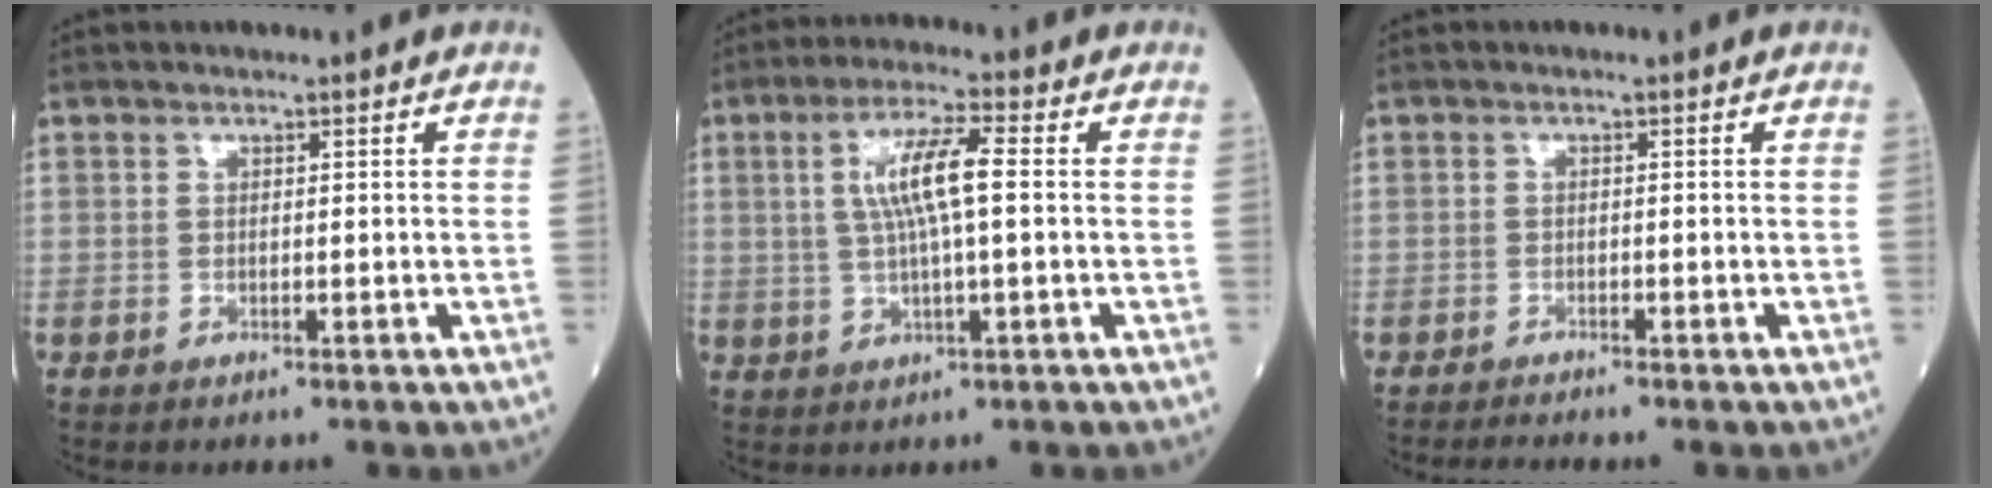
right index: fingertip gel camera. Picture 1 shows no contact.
{"total": 7.9, "force": [1.2, 0.9, 7.7], "torque": [-0.153, 0.009, 0.021]}
{"total": 1.5, "force": [-1.4, -0.4, 0.0], "torque": [-0.008, -0.007, -0.027]}